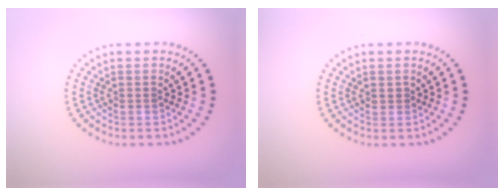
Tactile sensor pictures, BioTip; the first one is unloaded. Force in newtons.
{"total": 0.5, "press": 0.3, "slide": 0.4}